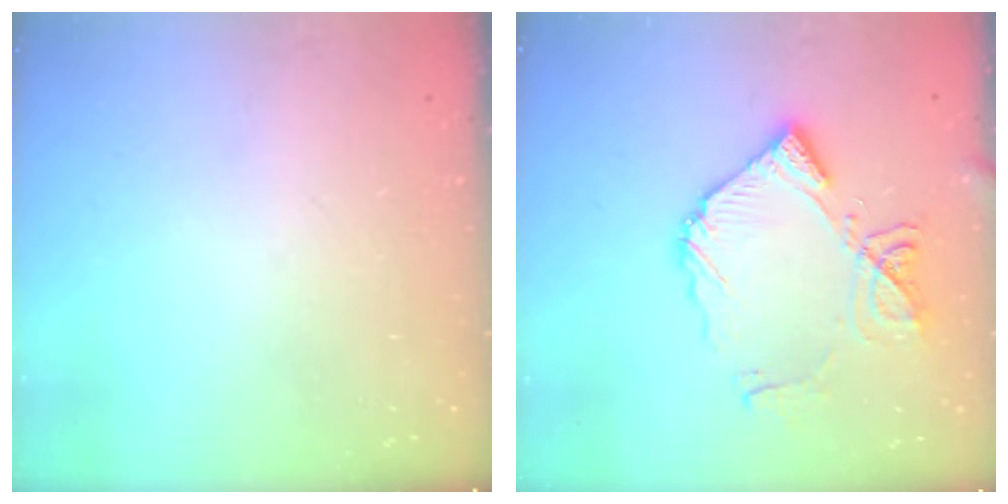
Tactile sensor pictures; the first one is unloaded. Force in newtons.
{"total": 15.1, "press": 14.9, "slide": 1.9}